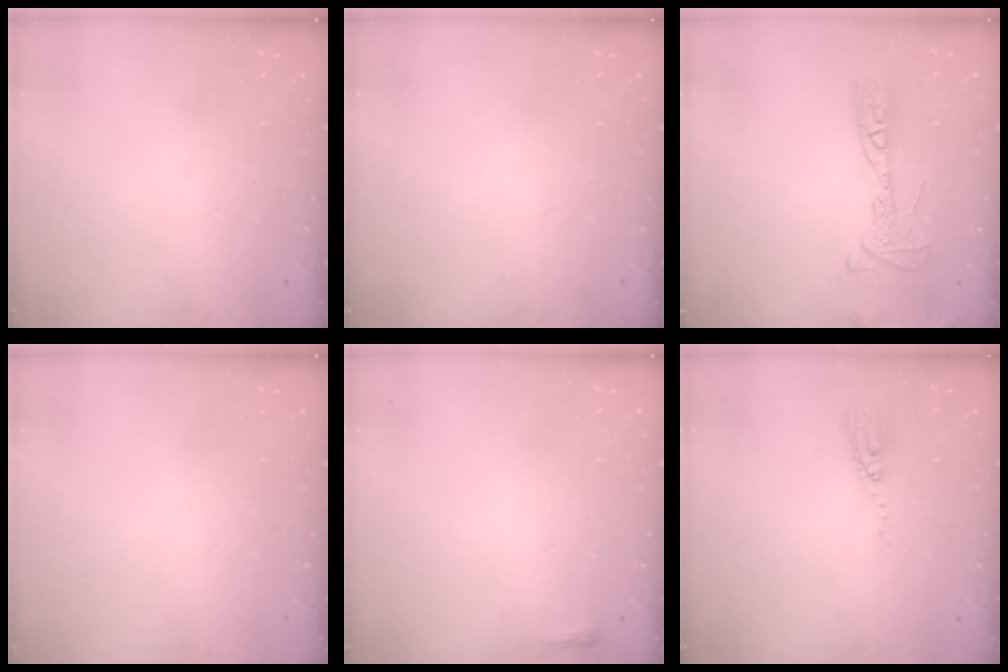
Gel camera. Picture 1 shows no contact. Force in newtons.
{"total": 0.0}
{"total": 12.5, "press": 12.3, "slide": 2.3}
{"total": 0.0}
{"total": 2.3, "press": 2.2, "slide": 0.7}
{"total": 5.0, "press": 5.0, "slide": 0.5}